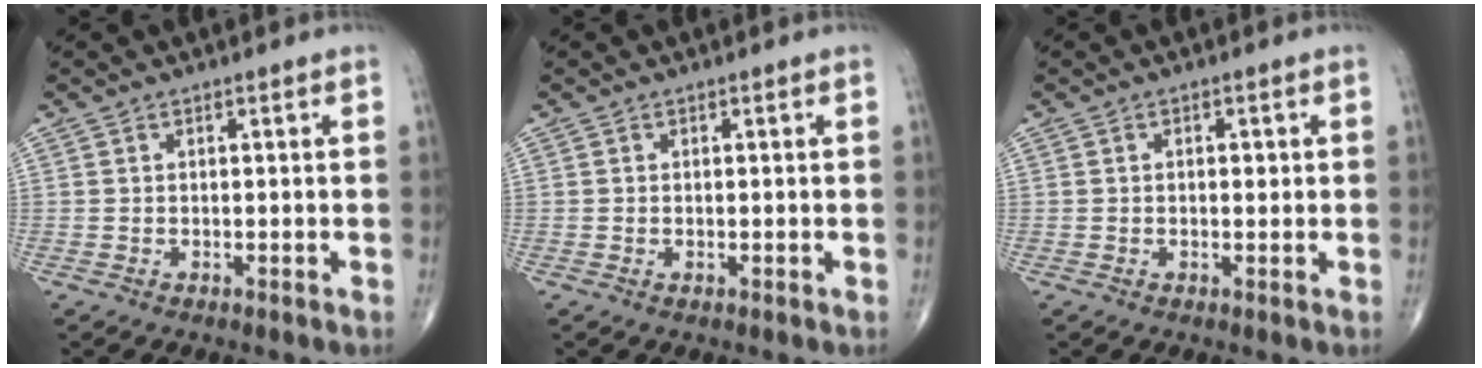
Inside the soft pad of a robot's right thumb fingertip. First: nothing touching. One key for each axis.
{"total": 0.0}
{"total": 1.6, "fx": 0.2, "fy": 0.8, "fz": 1.3, "tx": -0.018, "ty": 0.001, "tz": 0.002}